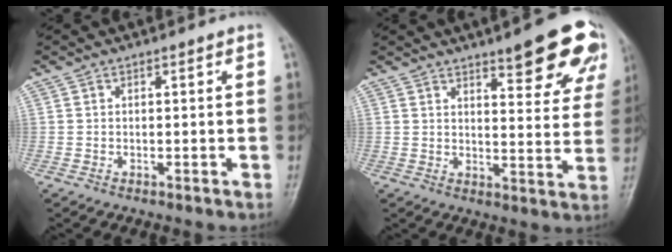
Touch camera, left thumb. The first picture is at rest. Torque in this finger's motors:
{"motor_torque": [0.19, 0.33, 0.17, 0.10, 0.09]}